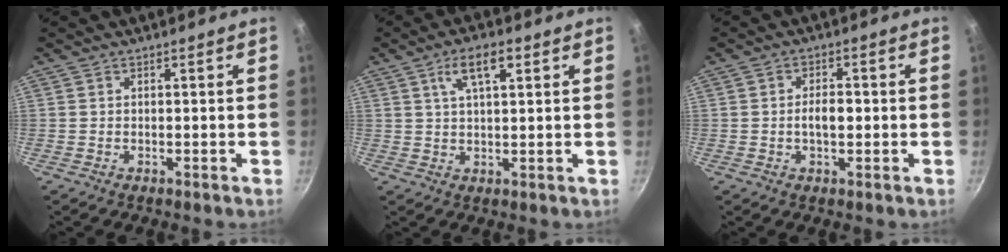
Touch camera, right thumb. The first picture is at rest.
{"total": 7.0, "force": [3.0, 2.7, 5.7], "torque": [-0.094, 0.002, 0.053]}
{"total": 3.9, "force": [-0.3, 2.1, 3.3], "torque": [-0.043, 0.012, -0.006]}